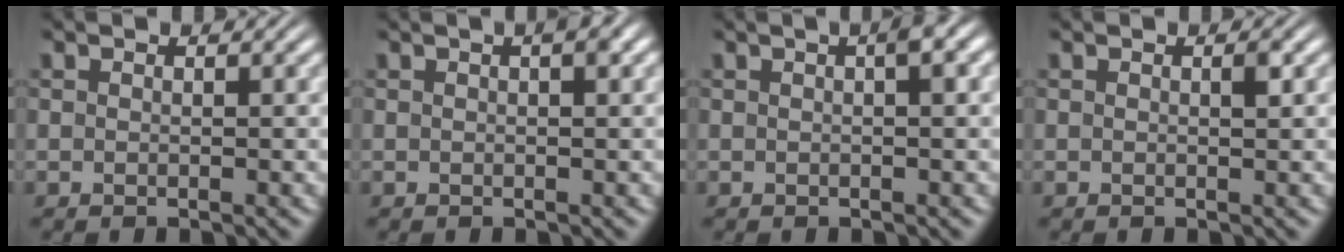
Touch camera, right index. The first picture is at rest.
{"total": 1.6, "force": [0.7, 0.3, 1.4], "torque": [-0.009, 0.011, 0.006]}
{"total": 1.9, "force": [0.6, 0.2, 1.8], "torque": [-0.015, 0.015, 0.003]}
{"total": 0.5, "force": [0.1, 0.1, 0.5], "torque": [-0.005, 0.002, -0.001]}